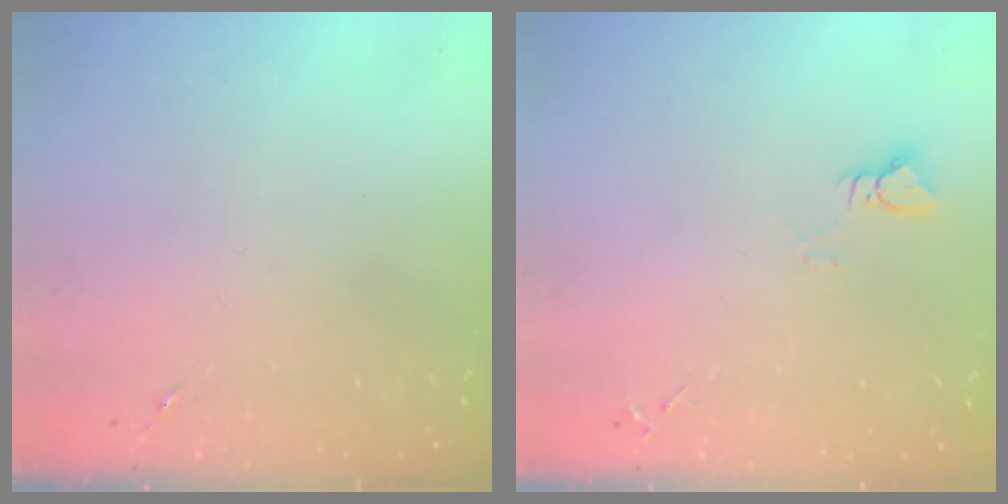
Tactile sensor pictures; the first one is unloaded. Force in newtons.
{"total": 2.9, "press": 2.9, "slide": 0.3}